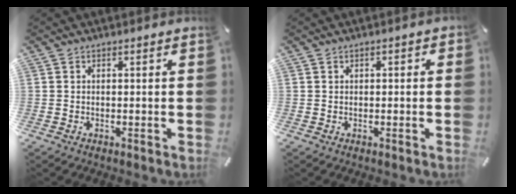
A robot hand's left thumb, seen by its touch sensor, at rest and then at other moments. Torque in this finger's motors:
{"motor_torque": [0.44, -0.36, 0.08, 0.22, 0.00]}